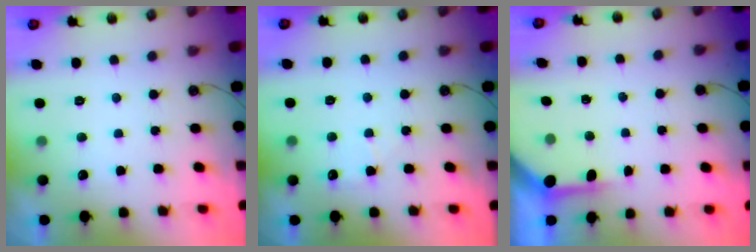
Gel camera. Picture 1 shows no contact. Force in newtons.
{"total": 4.3, "press": 4.2, "slide": 0.5}
{"total": 3.9, "press": 3.9, "slide": 0.4}